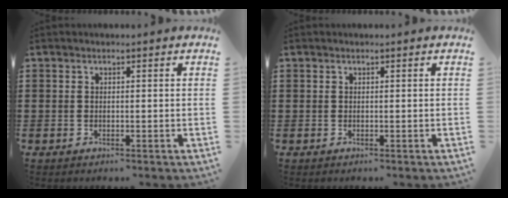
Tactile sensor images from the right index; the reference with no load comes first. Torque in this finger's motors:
{"motor_torque": [-1.02, 0.63, -0.42, -0.21]}